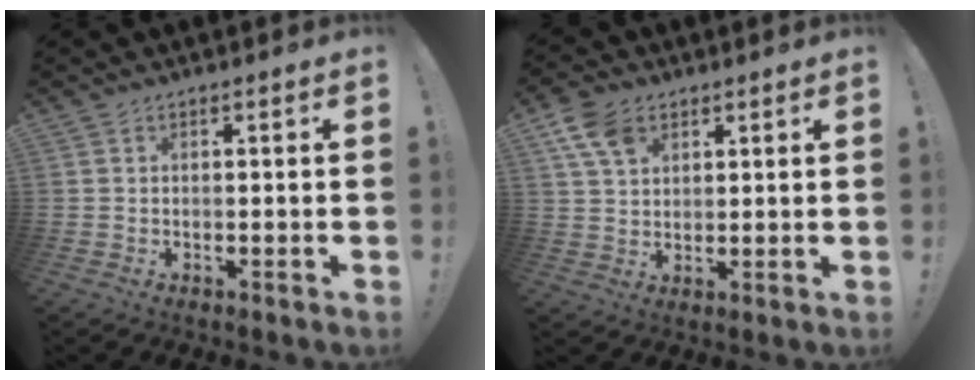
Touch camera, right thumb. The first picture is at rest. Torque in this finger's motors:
{"motor_torque": [0.84, 1.24, 0.71, 0.33, 0.01]}